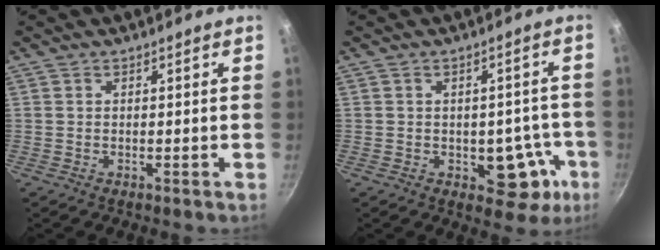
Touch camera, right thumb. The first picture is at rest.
{"total": 9.4, "force": [-3.0, 6.1, 6.5], "torque": [-0.022, 0.025, -0.033]}